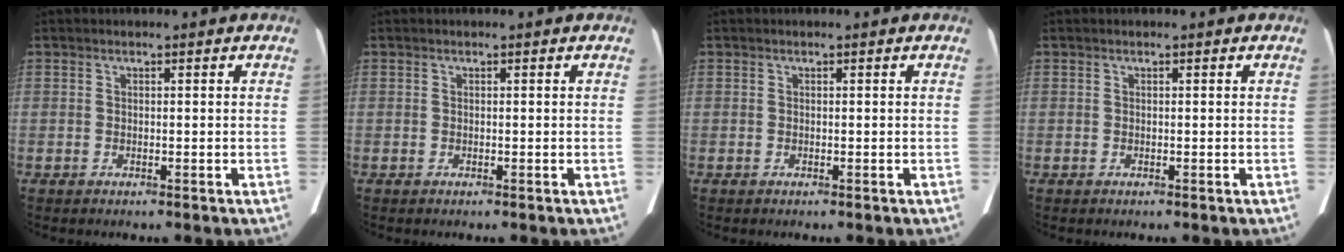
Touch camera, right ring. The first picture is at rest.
{"total": 0.0}
{"total": 0.0}
{"total": 0.0}